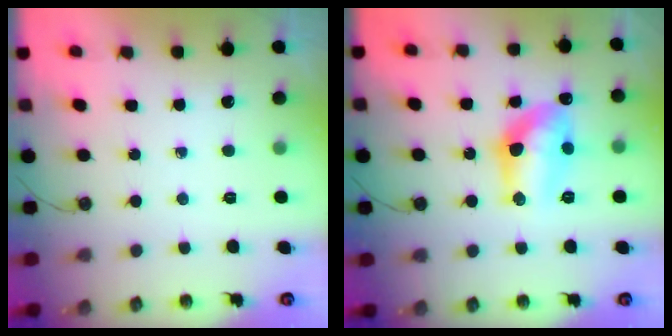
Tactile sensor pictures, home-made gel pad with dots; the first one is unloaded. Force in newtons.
{"total": 12.3, "press": 12.2, "slide": 1.1}